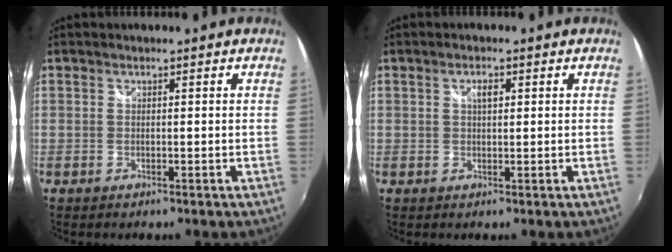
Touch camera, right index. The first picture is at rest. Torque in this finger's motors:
{"motor_torque": [-0.02, 0.03, 0.02, 0.03]}